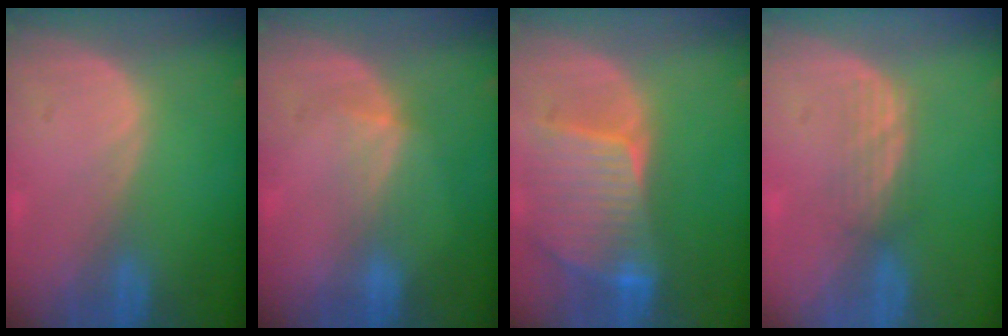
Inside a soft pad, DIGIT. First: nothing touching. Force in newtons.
{"total": 2.7, "press": 2.4, "slide": 1.2}
{"total": 9.3, "press": 8.1, "slide": 4.4}
{"total": 2.8, "press": 2.6, "slide": 1.0}